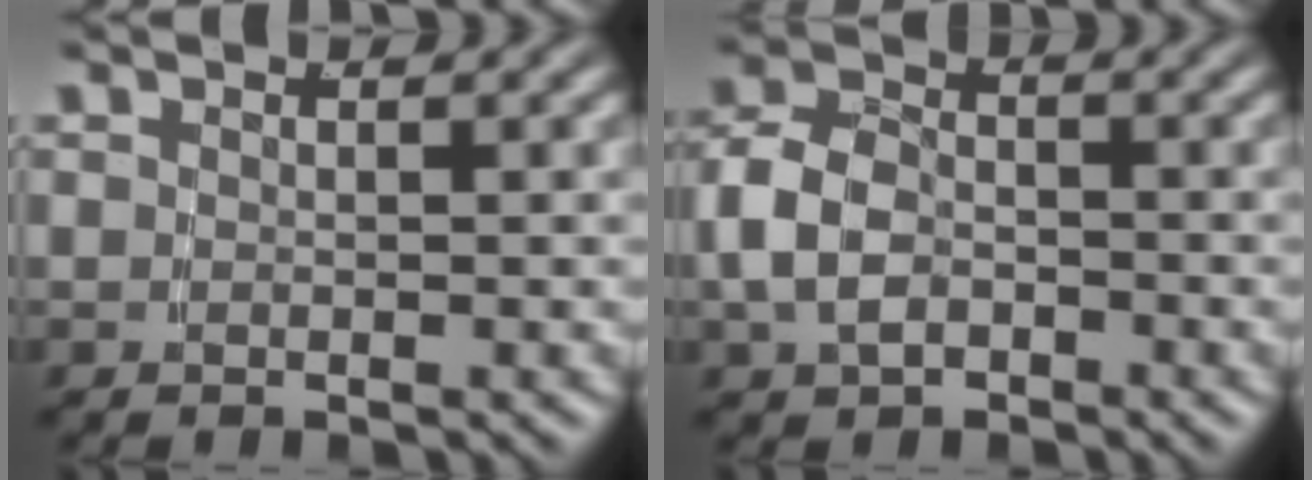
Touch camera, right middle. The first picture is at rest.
{"total": 5.4, "force": [-1.0, 4.3, 3.0], "torque": [-0.066, -0.010, -0.014]}